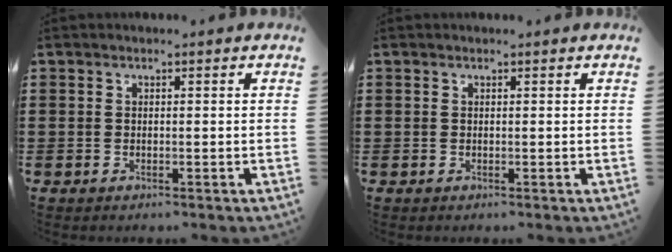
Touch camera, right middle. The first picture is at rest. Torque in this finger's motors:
{"motor_torque": [0.00, 0.00, 0.00, 0.00]}